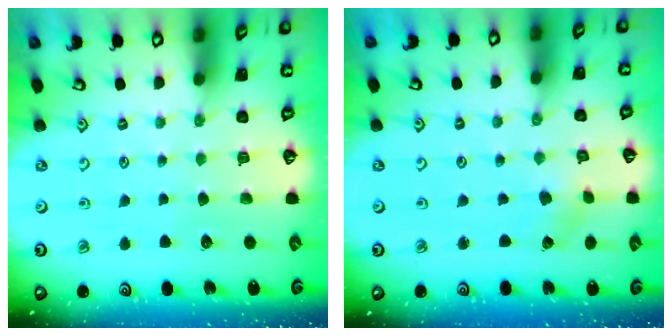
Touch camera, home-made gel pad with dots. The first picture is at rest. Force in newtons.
{"total": 1.4, "press": 1.4, "slide": 0.1}